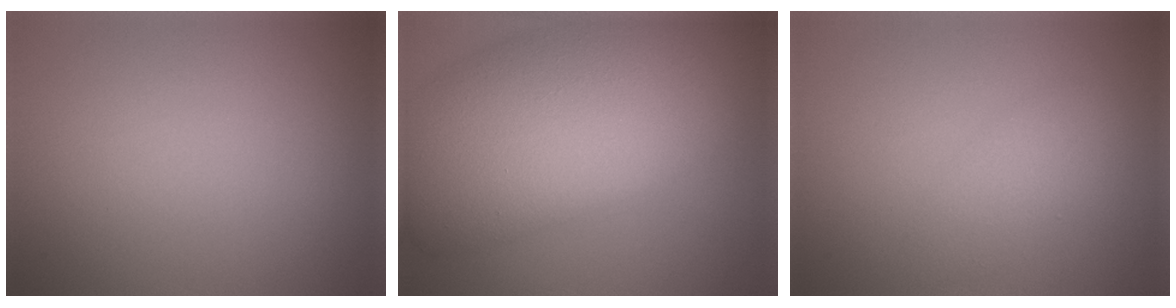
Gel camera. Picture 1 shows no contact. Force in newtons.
{"total": 14.7, "press": 14.6, "slide": 1.0}
{"total": 2.2, "press": 2.2, "slide": 0.1}